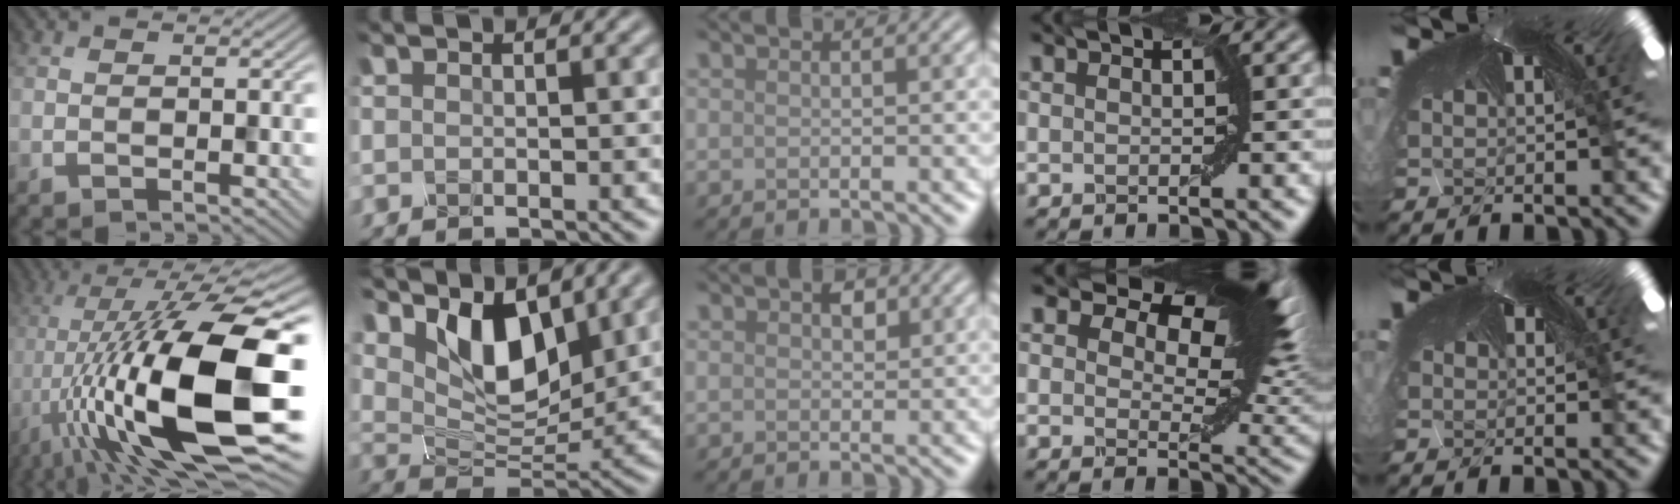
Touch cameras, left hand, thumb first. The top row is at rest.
{"thumb": {"total": 21.1, "force": [-3.5, 6.7, 19.7], "torque": [-0.350, 0.004, -0.056]}, "index": {"total": 8.1, "force": [3.9, 4.2, 5.7], "torque": [-0.103, -0.006, 0.067]}, "middle": {"total": 0.6, "force": [0.5, -0.1, -0.4], "torque": [-0.010, 0.012, 0.025]}, "ring": {"total": 11.1, "force": [6.1, 5.0, 7.8], "torque": [-0.104, 0.003, 0.093]}, "little": {"total": 0.6, "force": [0.4, 0.2, 0.3], "torque": [-0.003, 0.001, 0.003]}}